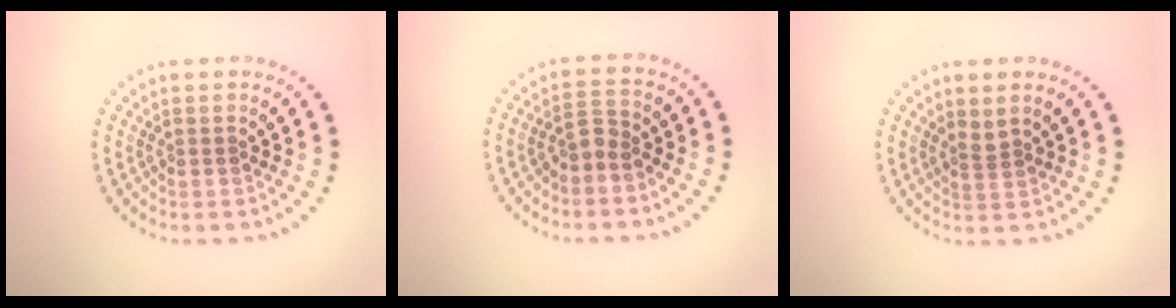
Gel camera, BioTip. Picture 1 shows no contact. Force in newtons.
{"total": 1.9, "press": 1.4, "slide": 1.3}
{"total": 0.8, "press": 0.4, "slide": 0.7}